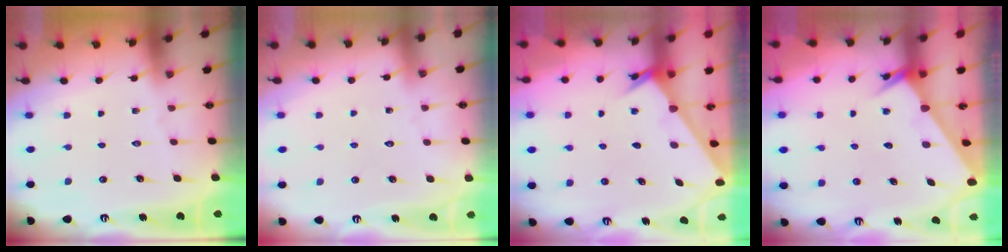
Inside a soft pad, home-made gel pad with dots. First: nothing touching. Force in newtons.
{"total": 3.1, "press": 3.1, "slide": 0.3}
{"total": 2.6, "press": 2.6, "slide": 0.2}
{"total": 2.3, "press": 2.3, "slide": 0.1}